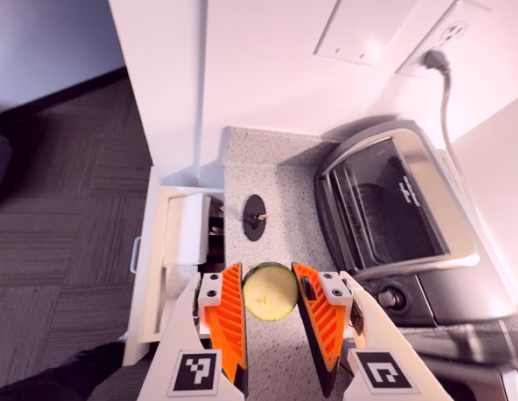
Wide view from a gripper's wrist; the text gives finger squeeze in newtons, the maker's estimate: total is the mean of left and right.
{"total": 9.9, "left": 9.9, "right": 9.9}